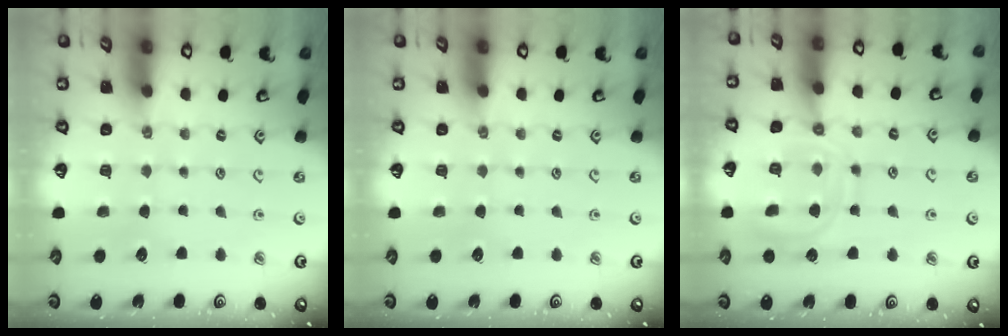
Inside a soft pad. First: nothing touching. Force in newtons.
{"total": 0.0}
{"total": 11.8, "press": 11.8, "slide": 1.1}